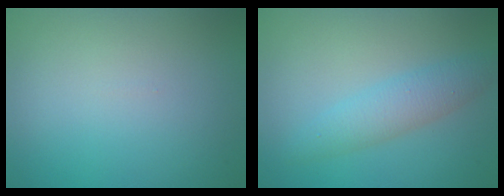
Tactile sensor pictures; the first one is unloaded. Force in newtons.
{"total": 2.9, "press": 2.9, "slide": 0.1}